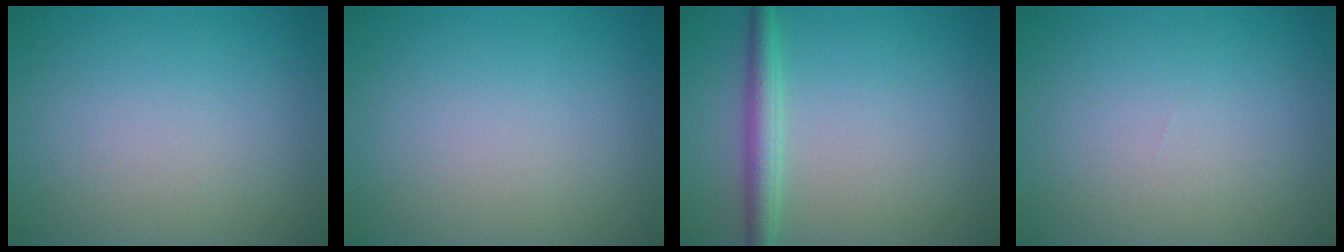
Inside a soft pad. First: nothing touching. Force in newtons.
{"total": 0.0}
{"total": 2.7, "press": 2.7, "slide": 0.1}
{"total": 0.0}